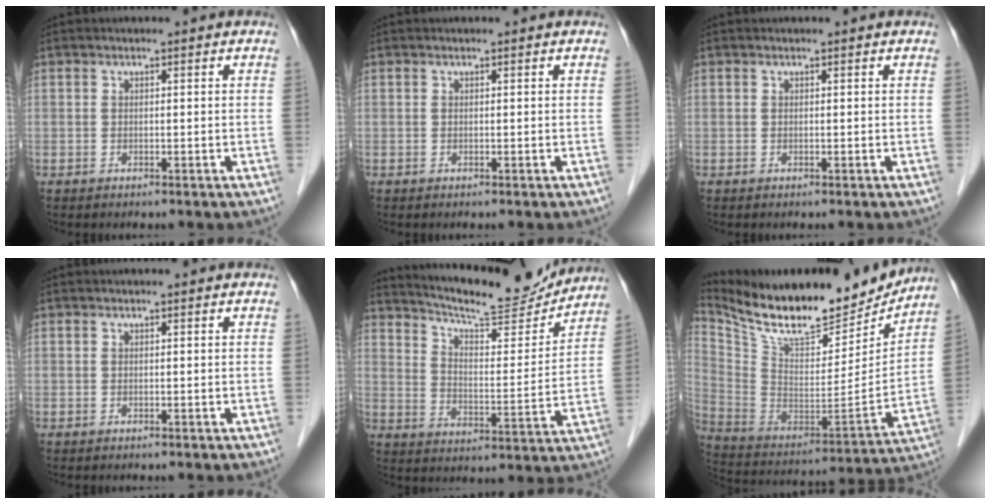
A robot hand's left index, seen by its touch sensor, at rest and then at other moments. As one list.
[{"total": 0.0}, {"total": 0.0}, {"total": 0.0}, {"total": 16.1, "force": [15.3, 1.5, 4.8], "torque": [-0.084, -0.020, 0.223]}, {"total": 24.2, "force": [21.0, 5.6, 10.5], "torque": [-0.197, -0.030, 0.337]}]